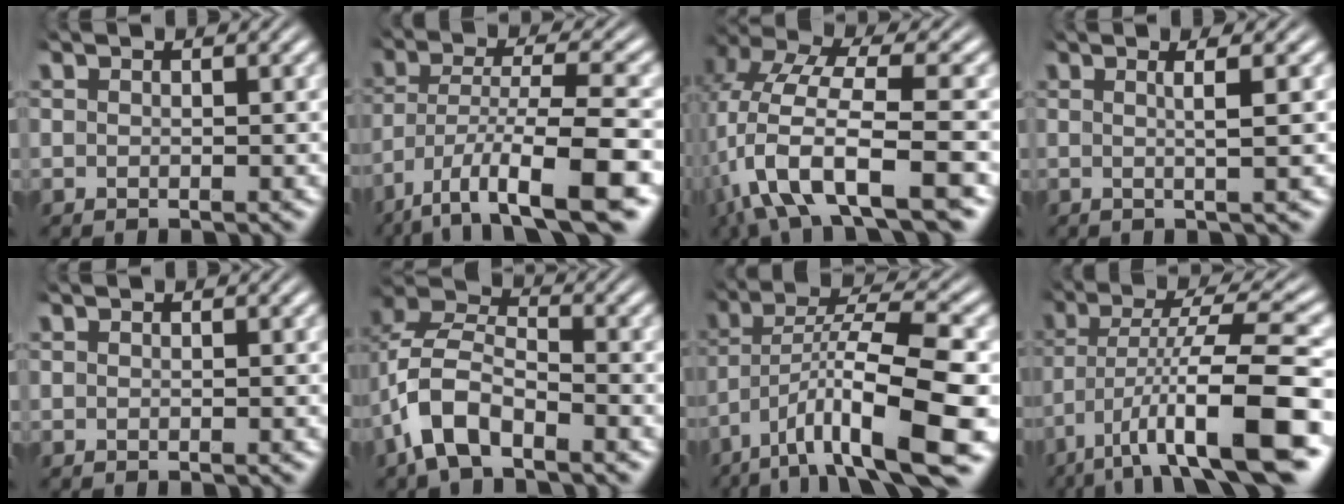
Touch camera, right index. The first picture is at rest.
{"total": 9.3, "force": [-5.2, 3.4, 6.9], "torque": [-0.111, -0.028, -0.063]}
{"total": 8.8, "force": [-1.8, 4.5, 7.3], "torque": [-0.166, -0.024, -0.020]}
{"total": 2.3, "force": [0.4, -0.8, 2.2], "torque": [-0.038, 0.002, 0.006]}
{"total": 0.0}
{"total": 6.4, "force": [-1.3, 5.0, 3.8], "torque": [-0.097, -0.011, -0.033]}
{"total": 9.9, "force": [-2.9, 3.7, 8.7], "torque": [-0.142, -0.015, -0.034]}
{"total": 10.1, "force": [-4.0, 3.2, 8.7], "torque": [-0.138, -0.021, -0.044]}